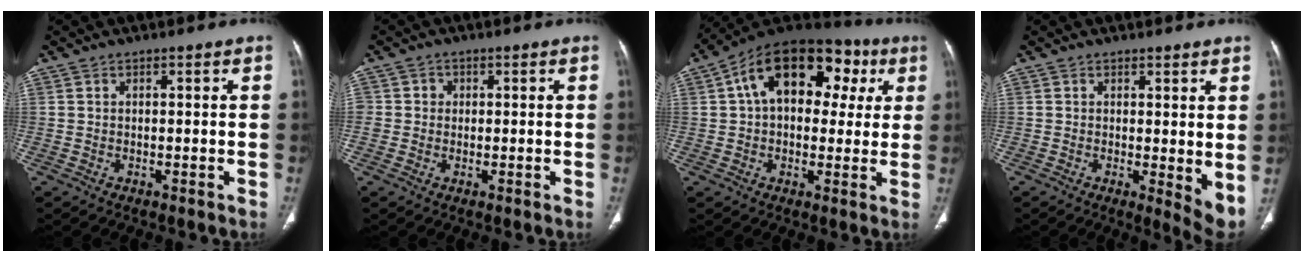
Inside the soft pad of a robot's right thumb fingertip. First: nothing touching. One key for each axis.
{"total": 2.4, "fx": 0.2, "fy": 2.3, "fz": 0.4, "tx": 0.013, "ty": 0.006, "tz": 0.002}
{"total": 20.8, "fx": 6.1, "fy": 13.0, "fz": 15.0, "tx": -0.191, "ty": 0.040, "tz": 0.083}
{"total": 5.4, "fx": 0.7, "fy": 1.9, "fz": 5.0, "tx": -0.066, "ty": -0.018, "tz": 0.013}